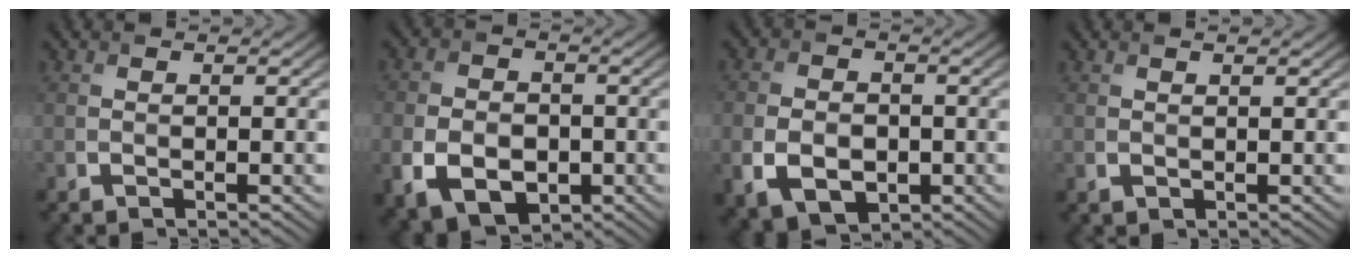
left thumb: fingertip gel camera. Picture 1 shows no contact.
{"total": 8.5, "force": [-2.7, 6.1, 5.4], "torque": [-0.111, -0.023, -0.051]}
{"total": 7.2, "force": [-2.1, 5.1, 4.6], "torque": [-0.091, -0.018, -0.038]}
{"total": 0.8, "force": [0.6, 0.2, 0.5], "torque": [-0.013, 0.000, 0.014]}